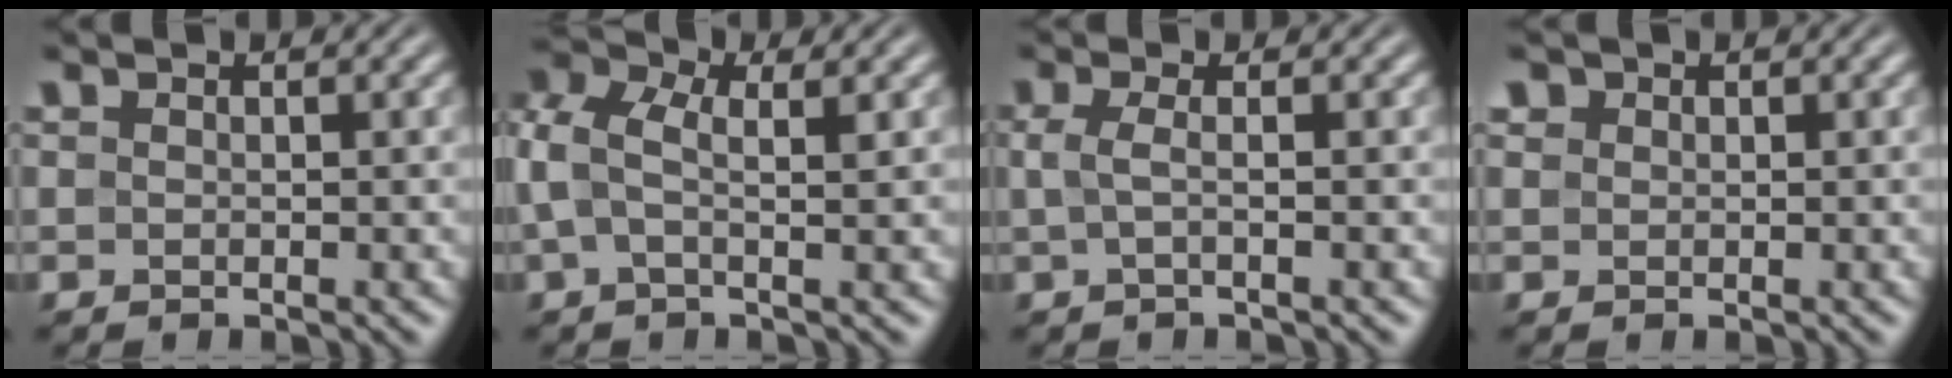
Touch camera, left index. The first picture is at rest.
{"total": 5.0, "force": [1.1, 2.8, 4.0], "torque": [-0.102, 0.007, 0.015]}
{"total": 1.7, "force": [-0.1, 0.4, 1.6], "torque": [-0.036, 0.001, -0.005]}
{"total": 0.8, "force": [0.4, 0.7, 0.1], "torque": [0.000, 0.002, 0.000]}